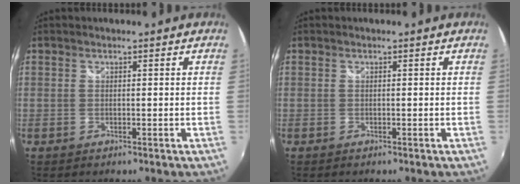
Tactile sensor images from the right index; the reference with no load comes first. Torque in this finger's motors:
{"motor_torque": [0.17, -0.09, -0.02, 0.00]}